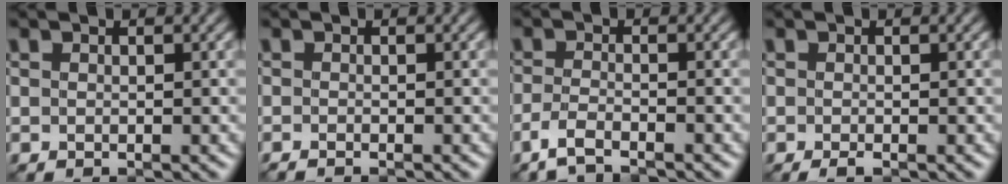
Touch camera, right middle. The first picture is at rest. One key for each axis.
{"total": 0.9, "fx": -0.8, "fy": -0.2, "fz": 0.3, "tx": -0.008, "ty": -0.003, "tz": -0.017}
{"total": 2.5, "fx": -2.0, "fy": 0.3, "fz": 1.4, "tx": -0.037, "ty": -0.001, "tz": -0.050}
{"total": 0.6, "fx": -0.4, "fy": 0.0, "fz": 0.5, "tx": -0.012, "ty": 0.002, "tz": -0.006}